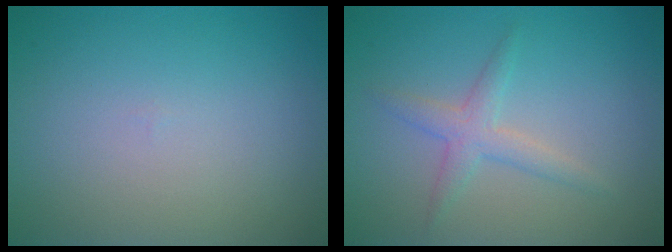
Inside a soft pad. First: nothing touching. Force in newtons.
{"total": 2.2, "press": 2.2, "slide": 0.1}